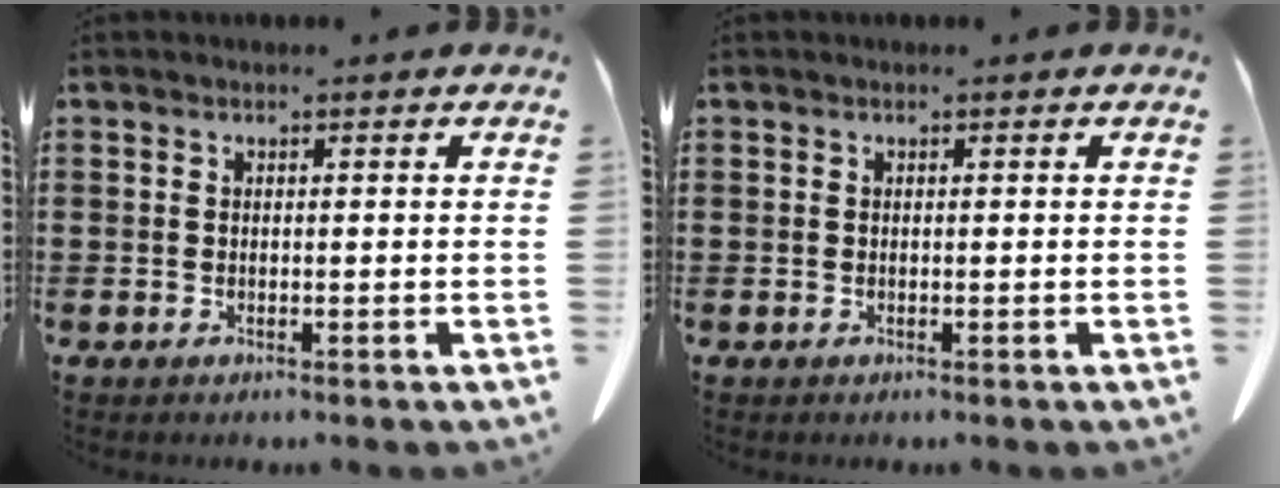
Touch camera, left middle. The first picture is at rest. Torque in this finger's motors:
{"motor_torque": [-0.99, -1.15, 0.04, -0.01]}